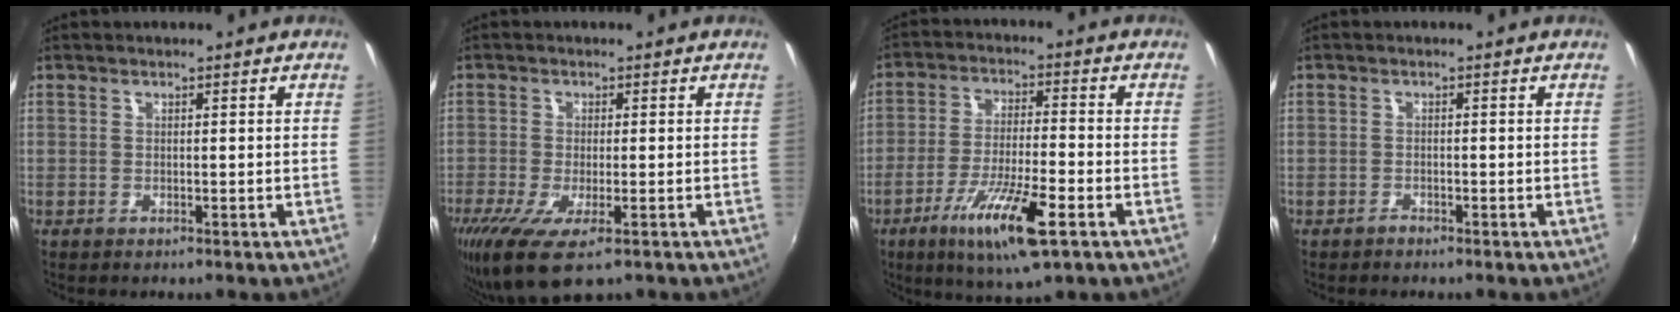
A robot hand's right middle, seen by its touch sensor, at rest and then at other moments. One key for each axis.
{"total": 9.1, "fx": -5.3, "fy": 2.6, "fz": 7.0, "tx": -0.152, "ty": -0.040, "tz": -0.088}
{"total": 13.1, "fx": -6.7, "fy": 2.2, "fz": 11.0, "tx": -0.217, "ty": -0.028, "tz": -0.120}
{"total": 0.9, "fx": -0.8, "fy": 0.4, "fz": -0.1, "tx": 0.002, "ty": 0.004, "tz": -0.015}